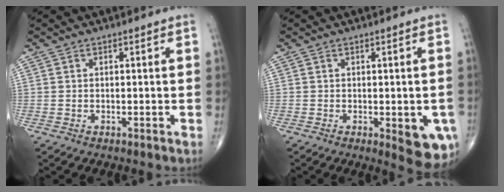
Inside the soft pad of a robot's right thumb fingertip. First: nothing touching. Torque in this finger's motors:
{"motor_torque": [0.86, 0.92, -0.06, -0.28, 0.15]}